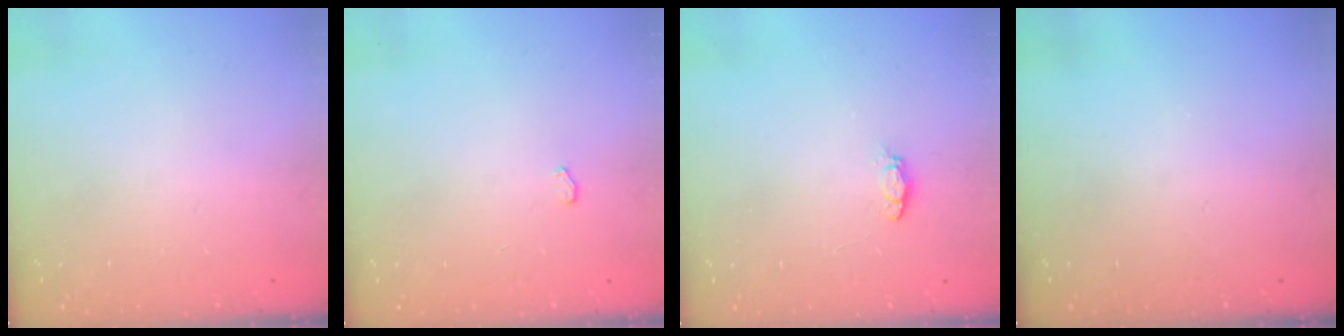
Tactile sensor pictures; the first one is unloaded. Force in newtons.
{"total": 3.7, "press": 2.8, "slide": 2.5}
{"total": 2.5, "press": 2.5, "slide": 0.4}
{"total": 0.0}